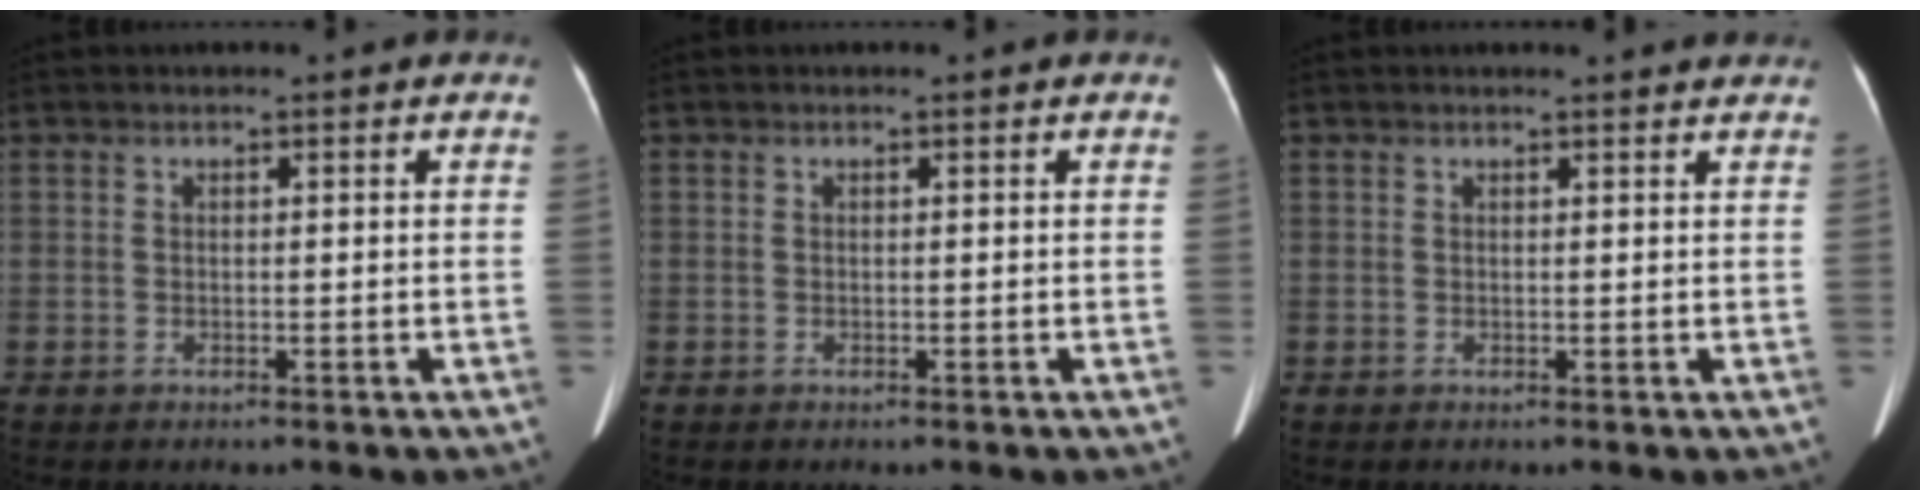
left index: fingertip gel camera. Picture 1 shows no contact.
{"total": 0.0}
{"total": 2.9, "force": [2.9, 0.0, 0.4], "torque": [-0.007, 0.002, 0.022]}